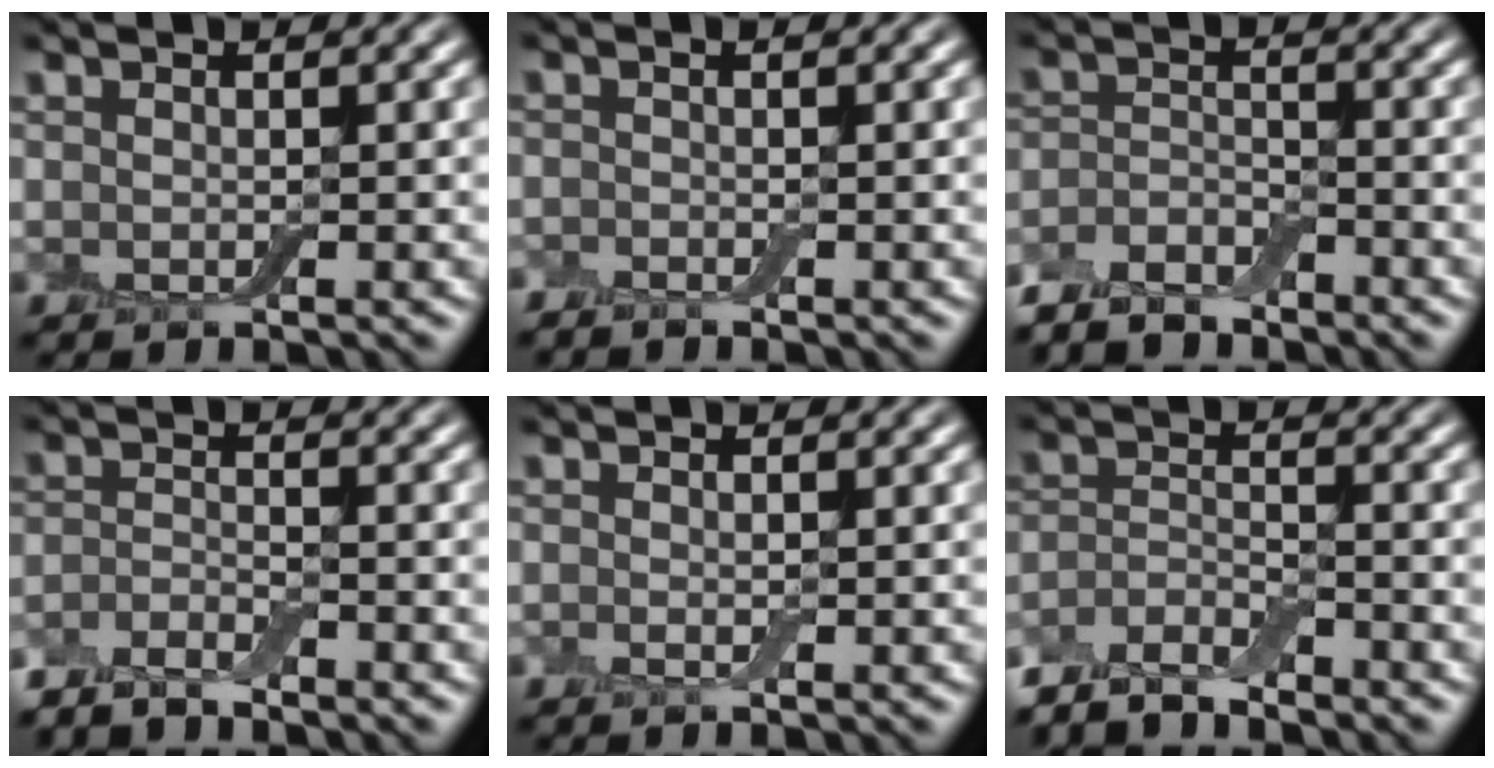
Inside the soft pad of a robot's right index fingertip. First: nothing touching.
{"total": 1.0, "force": [-1.0, 0.1, 0.2], "torque": [-0.008, -0.003, -0.025]}
{"total": 4.1, "force": [-3.6, 1.5, 1.3], "torque": [-0.025, -0.002, -0.073]}
{"total": 3.1, "force": [-2.8, 0.7, 0.9], "torque": [-0.021, -0.001, -0.063]}
{"total": 0.6, "force": [-0.1, 0.3, 0.5], "torque": [-0.010, -0.001, -0.003]}
{"total": 4.6, "force": [-4.2, 1.3, 1.4], "torque": [-0.024, -0.002, -0.088]}